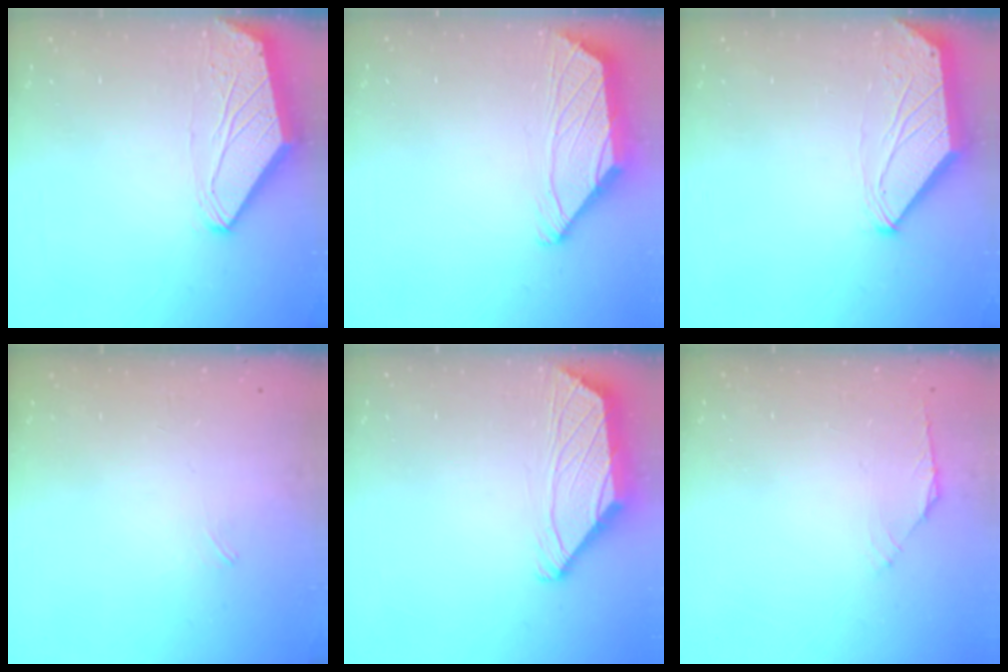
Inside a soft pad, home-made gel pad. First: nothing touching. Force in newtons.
{"total": 2.1, "press": 2.0, "slide": 0.8}
{"total": 0.0}
{"total": 2.8, "press": 2.7, "slide": 0.6}
{"total": 2.1, "press": 2.0, "slide": 0.8}
{"total": 2.4, "press": 2.3, "slide": 0.7}